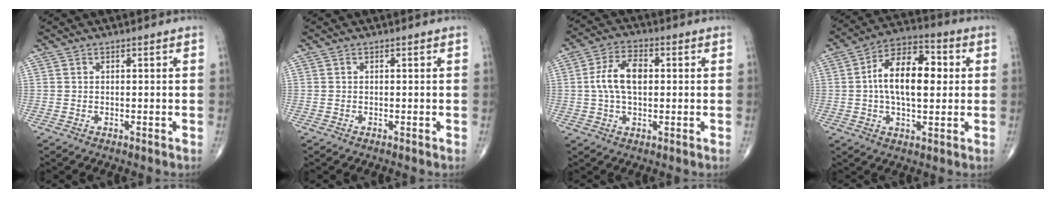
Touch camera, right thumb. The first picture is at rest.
{"total": 0.0}
{"total": 8.6, "force": [0.7, 4.9, 7.1], "torque": [-0.133, 0.015, 0.009]}
{"total": 14.5, "force": [1.4, 7.5, 12.3], "torque": [-0.193, 0.021, 0.013]}